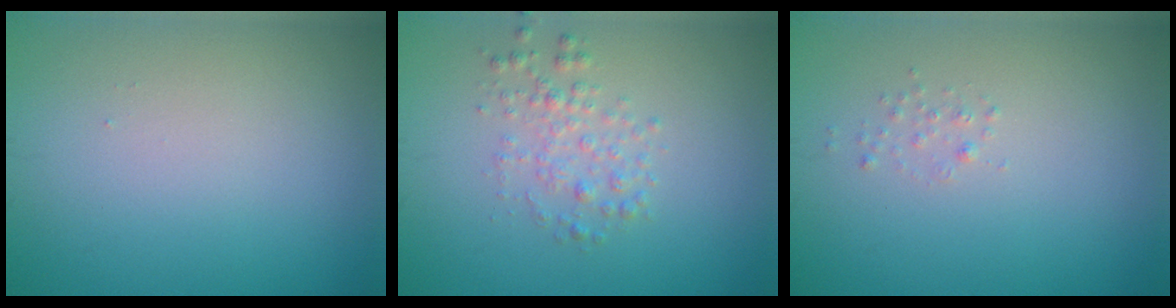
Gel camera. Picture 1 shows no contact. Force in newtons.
{"total": 1.9, "press": 1.9, "slide": 0.0}
{"total": 0.6, "press": 0.6, "slide": 0.0}